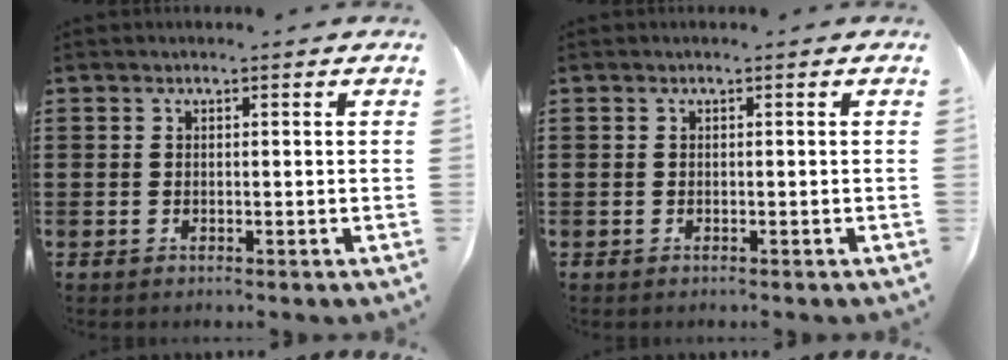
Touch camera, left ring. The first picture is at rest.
{"total": 0.0}